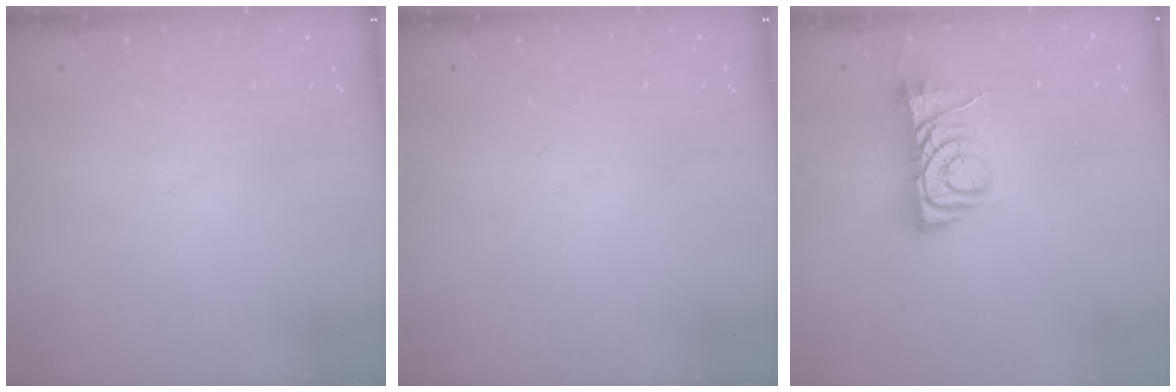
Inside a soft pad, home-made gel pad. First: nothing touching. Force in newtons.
{"total": 0.0}
{"total": 7.4, "press": 7.3, "slide": 1.0}